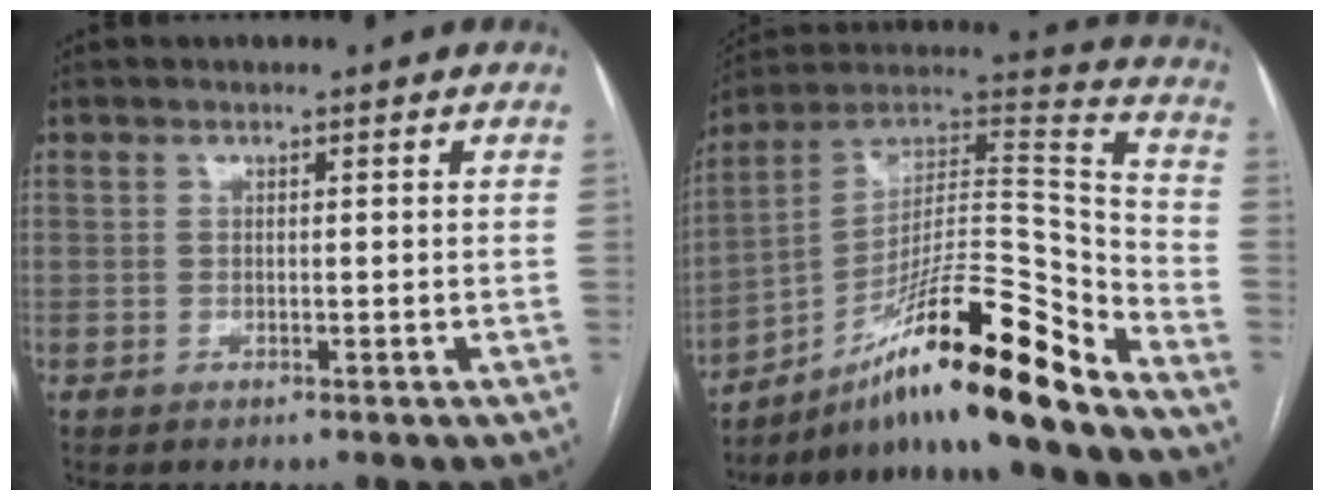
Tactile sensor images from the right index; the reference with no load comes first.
{"total": 21.4, "force": [-14.5, 0.4, 15.8], "torque": [-0.254, 0.019, -0.245]}